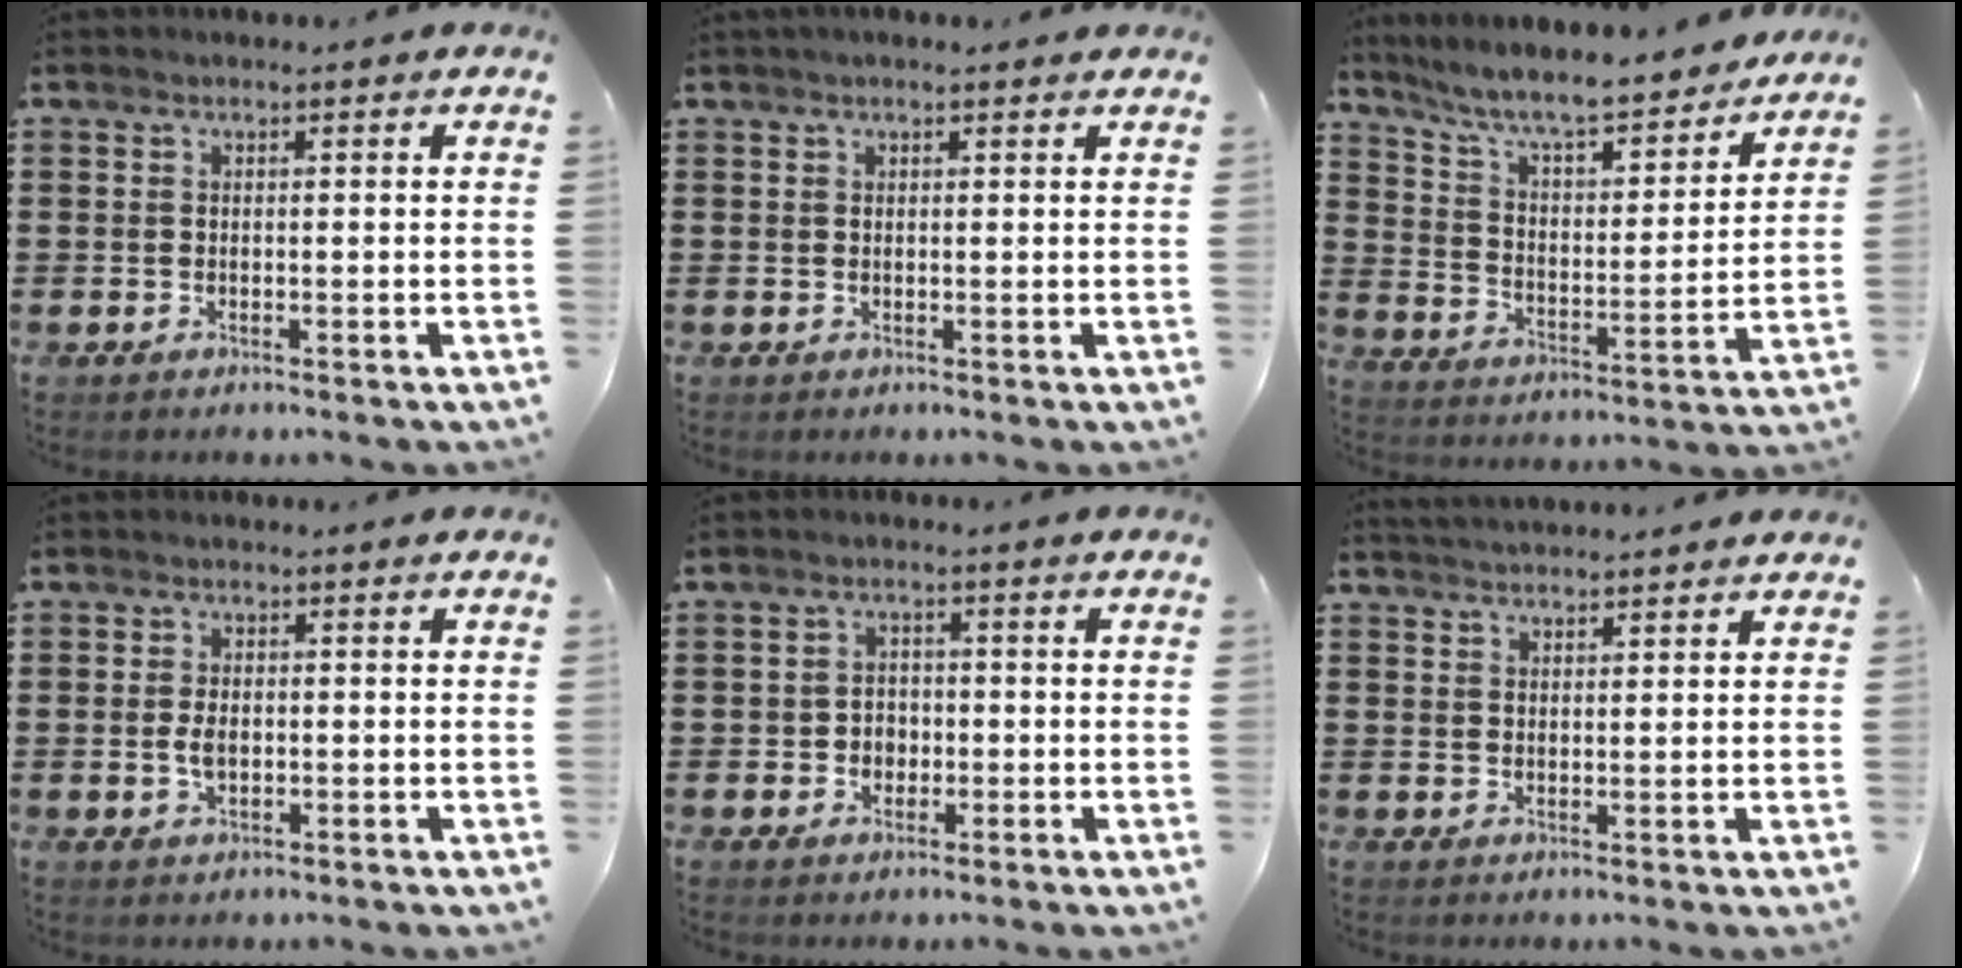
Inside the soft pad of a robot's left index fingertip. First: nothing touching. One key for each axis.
{"total": 1.0, "fx": 0.7, "fy": 0.1, "fz": 0.6, "tx": -0.014, "ty": 0.002, "tz": 0.013}
{"total": 8.1, "fx": 7.3, "fy": 0.5, "fz": 3.4, "tx": -0.096, "ty": -0.047, "tz": 0.122}
{"total": 2.6, "fx": -0.3, "fy": 1.4, "fz": 2.2, "tx": -0.051, "ty": 0.000, "tz": -0.008}
{"total": 2.2, "fx": -0.6, "fy": 2.0, "fz": 0.7, "tx": -0.021, "ty": 0.004, "tz": -0.016}
{"total": 2.3, "fx": 2.3, "fy": -0.2, "fz": -0.1, "tx": -0.005, "ty": -0.003, "tz": 0.044}